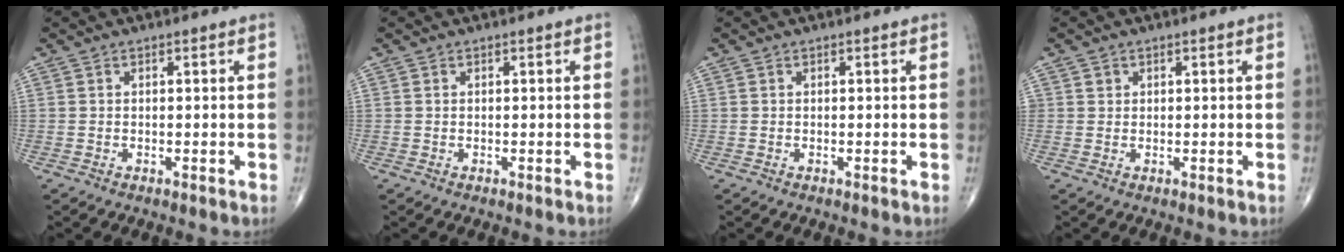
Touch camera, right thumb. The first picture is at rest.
{"total": 0.0}
{"total": 0.0}
{"total": 0.9, "force": [0.4, 0.8, 0.1], "torque": [0.008, 0.000, 0.005]}